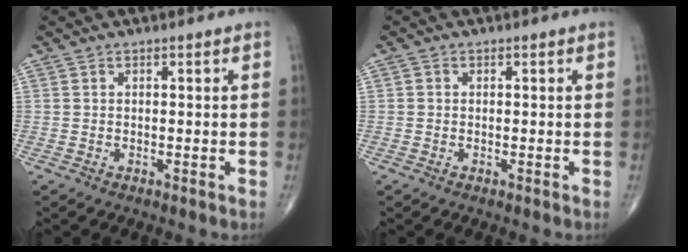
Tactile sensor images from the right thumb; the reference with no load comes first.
{"total": 0.6, "force": [0.0, 0.6, 0.2], "torque": [-0.001, 0.001, -0.003]}